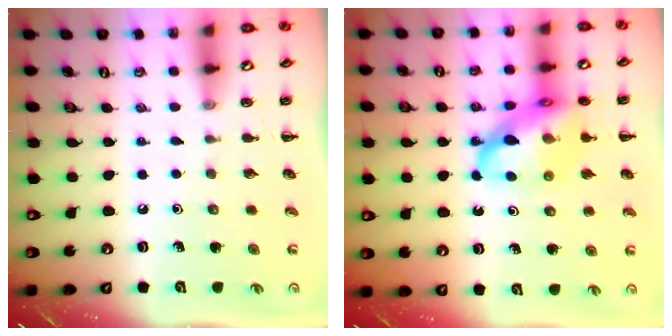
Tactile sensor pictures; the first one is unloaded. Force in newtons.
{"total": 18.3, "press": 18.0, "slide": 3.6}